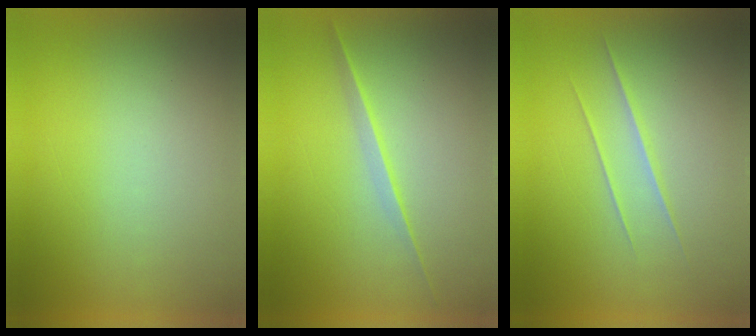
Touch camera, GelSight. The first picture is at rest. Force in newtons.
{"total": 2.2}
{"total": 1.6}